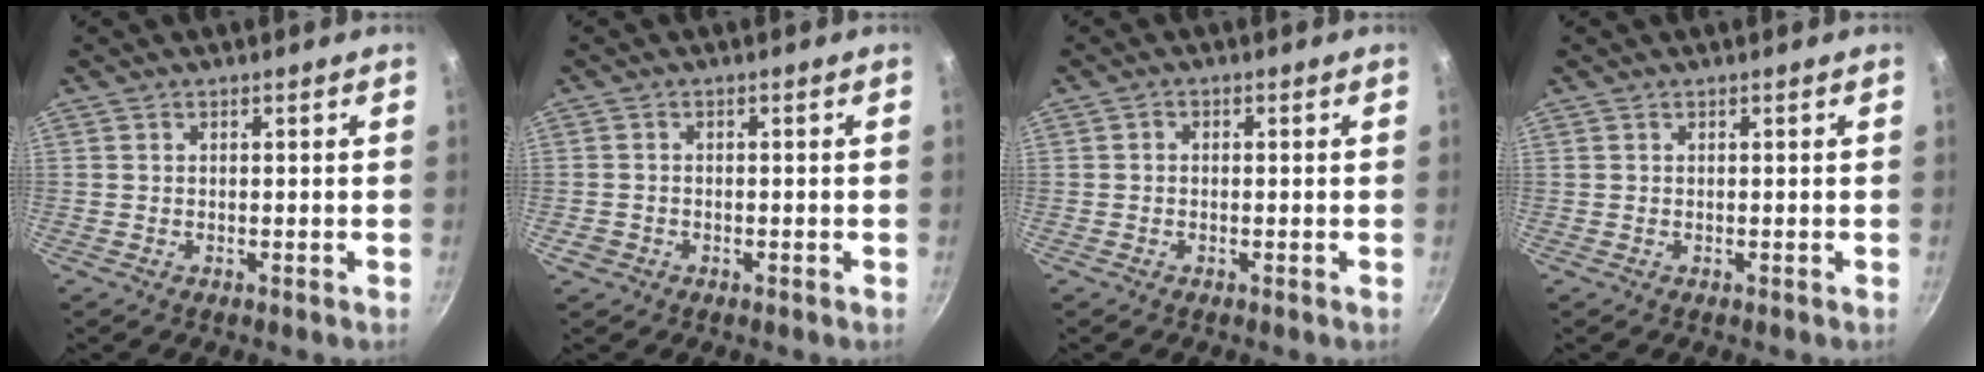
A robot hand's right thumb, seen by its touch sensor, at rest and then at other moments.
{"total": 1.8, "force": [-0.8, 1.5, 0.7], "torque": [-0.013, 0.006, -0.011]}
{"total": 0.9, "force": [-0.1, 0.7, 0.5], "torque": [-0.010, 0.007, -0.003]}
{"total": 0.0}